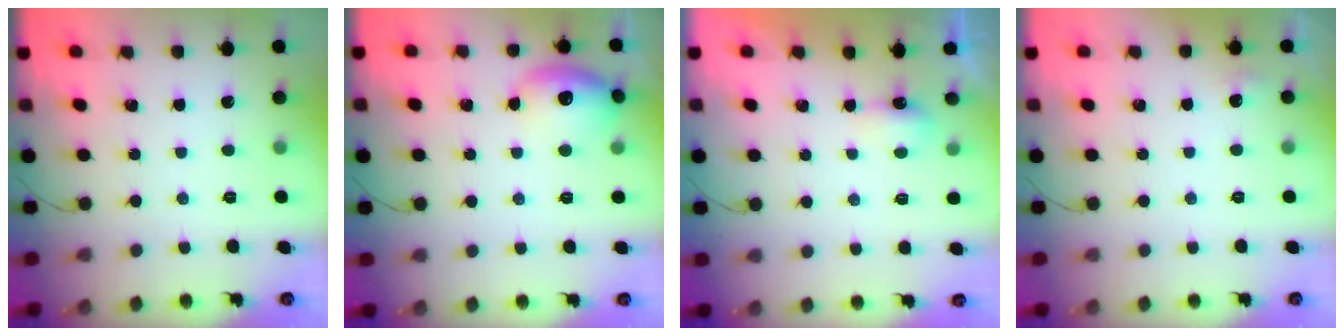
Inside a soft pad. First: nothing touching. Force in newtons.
{"total": 11.8, "press": 11.7, "slide": 1.6}
{"total": 11.2, "press": 4.2, "slide": 10.3}
{"total": 3.7, "press": 3.4, "slide": 1.5}